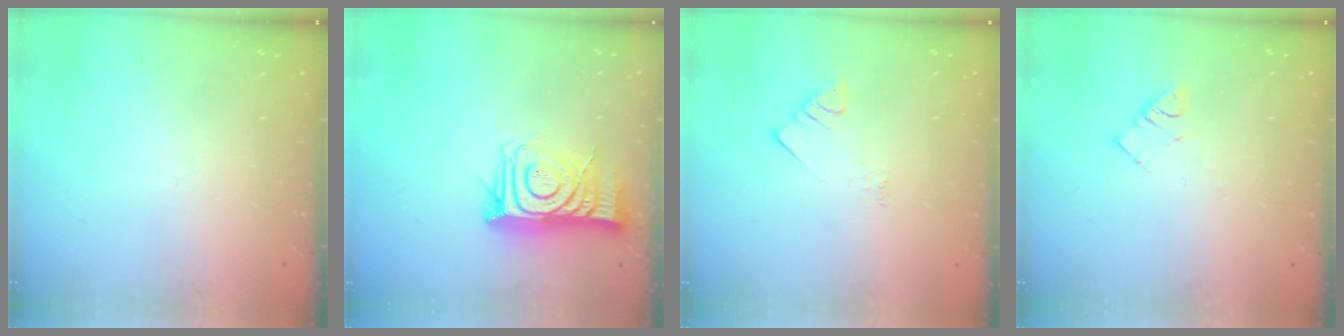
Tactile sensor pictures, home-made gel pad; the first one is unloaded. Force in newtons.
{"total": 14.6, "press": 14.6, "slide": 1.0}
{"total": 3.6, "press": 3.6, "slide": 0.5}
{"total": 3.6, "press": 3.6, "slide": 0.4}